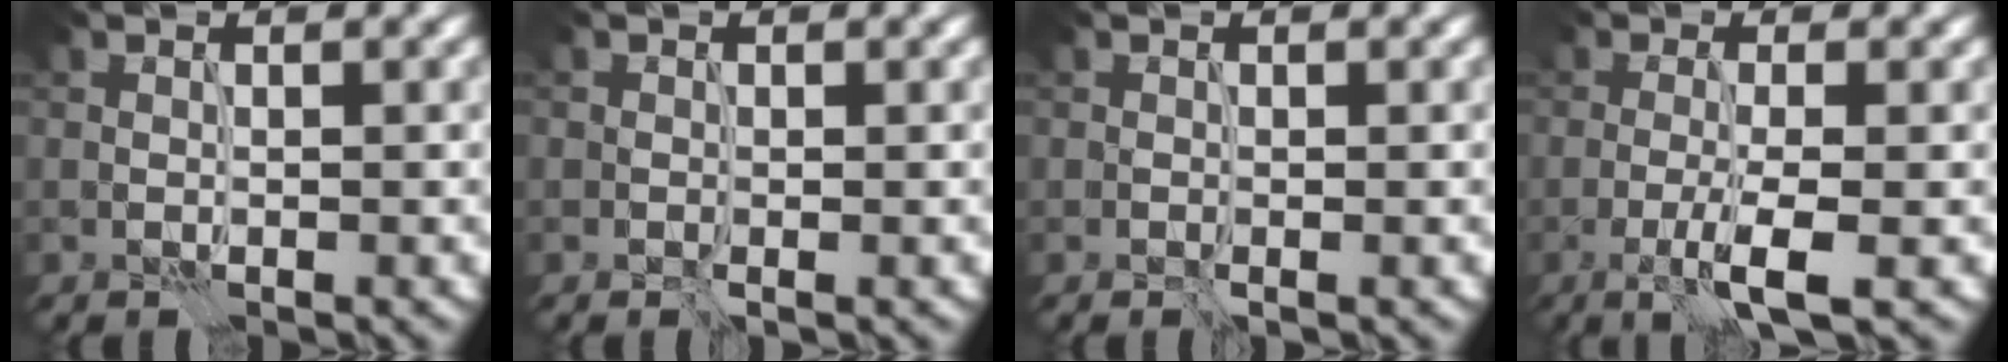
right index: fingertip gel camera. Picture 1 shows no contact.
{"total": 0.0}
{"total": 0.0}
{"total": 3.7, "force": [-1.4, 0.5, 3.4], "torque": [-0.061, -0.004, -0.029]}